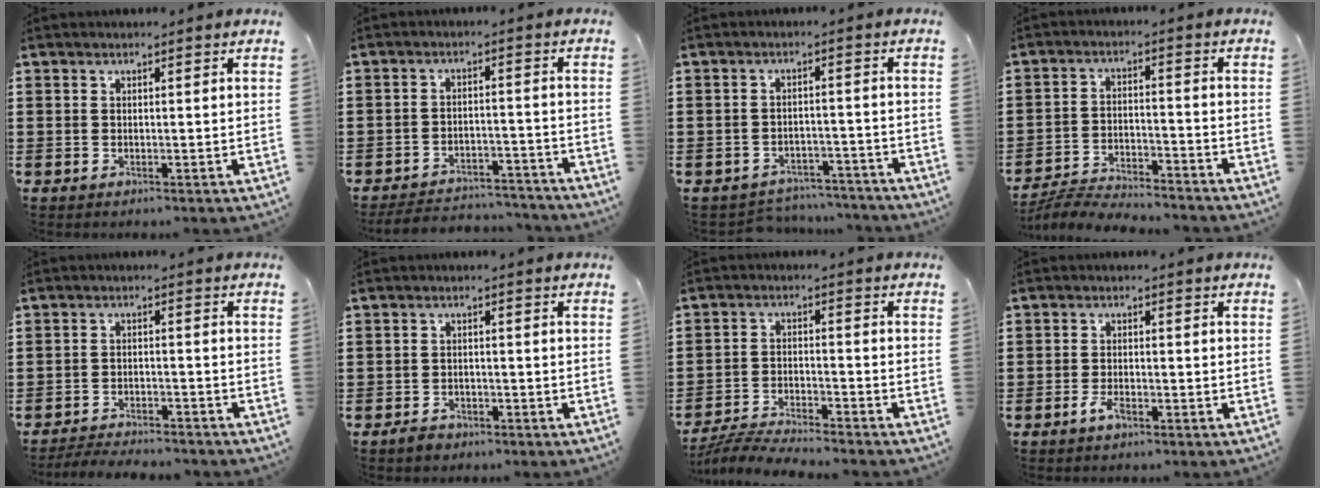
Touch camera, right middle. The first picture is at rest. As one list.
[{"total": 4.7, "force": [-4.6, 0.6, 0.4], "torque": [-0.014, 0.006, -0.097]}, {"total": 3.5, "force": [-3.5, 0.5, -0.1], "torque": [-0.006, -0.001, -0.074]}, {"total": 5.0, "force": [-4.9, 0.4, 0.9], "torque": [-0.024, 0.001, -0.099]}, {"total": 3.6, "force": [-3.5, 0.2, 0.4], "torque": [-0.011, 0.001, -0.074]}, {"total": 2.0, "force": [-1.7, 1.0, 0.3], "torque": [-0.011, 0.004, -0.037]}, {"total": 5.3, "force": [-5.1, 0.2, 1.2], "torque": [-0.034, -0.006, -0.105]}, {"total": 2.5, "force": [-1.8, 1.2, 1.3], "torque": [-0.032, 0.001, -0.035]}]